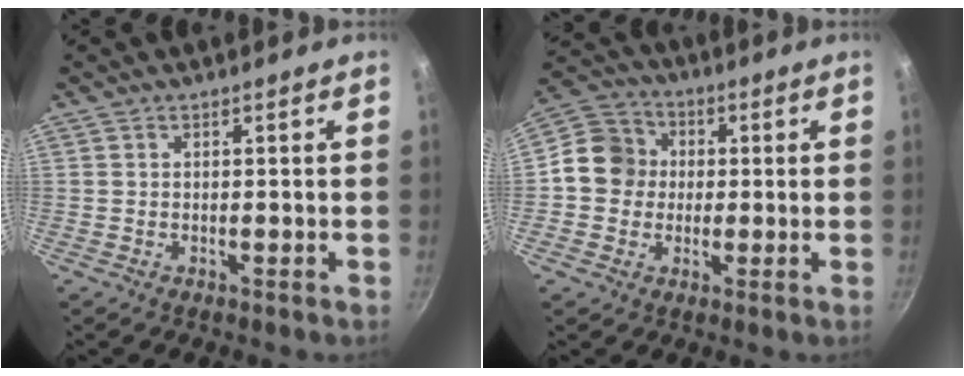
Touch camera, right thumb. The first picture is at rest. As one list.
[{"total": 9.8, "force": [0.1, 9.0, 3.8], "torque": [-0.033, 0.021, -0.021]}]